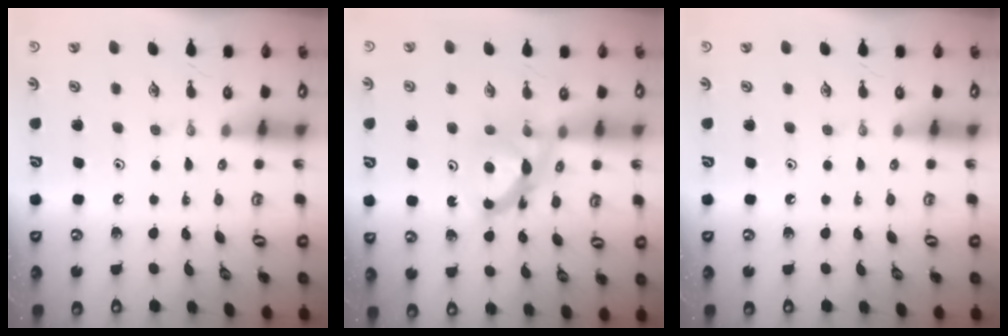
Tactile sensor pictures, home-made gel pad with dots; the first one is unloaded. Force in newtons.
{"total": 7.2, "press": 7.2, "slide": 0.6}
{"total": 0.0}